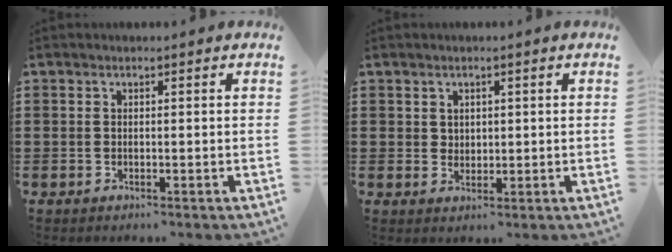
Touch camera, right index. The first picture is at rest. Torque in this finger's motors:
{"motor_torque": [-0.13, 0.81, -0.03, -0.01]}